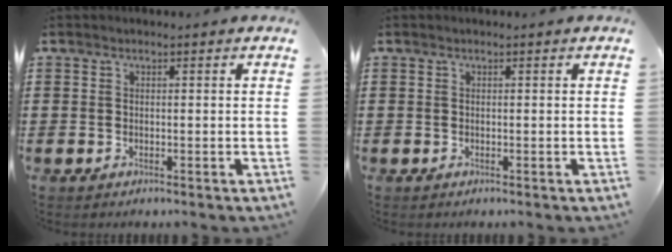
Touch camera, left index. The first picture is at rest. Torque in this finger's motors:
{"motor_torque": [0.00, 0.00, -0.01, 0.01]}